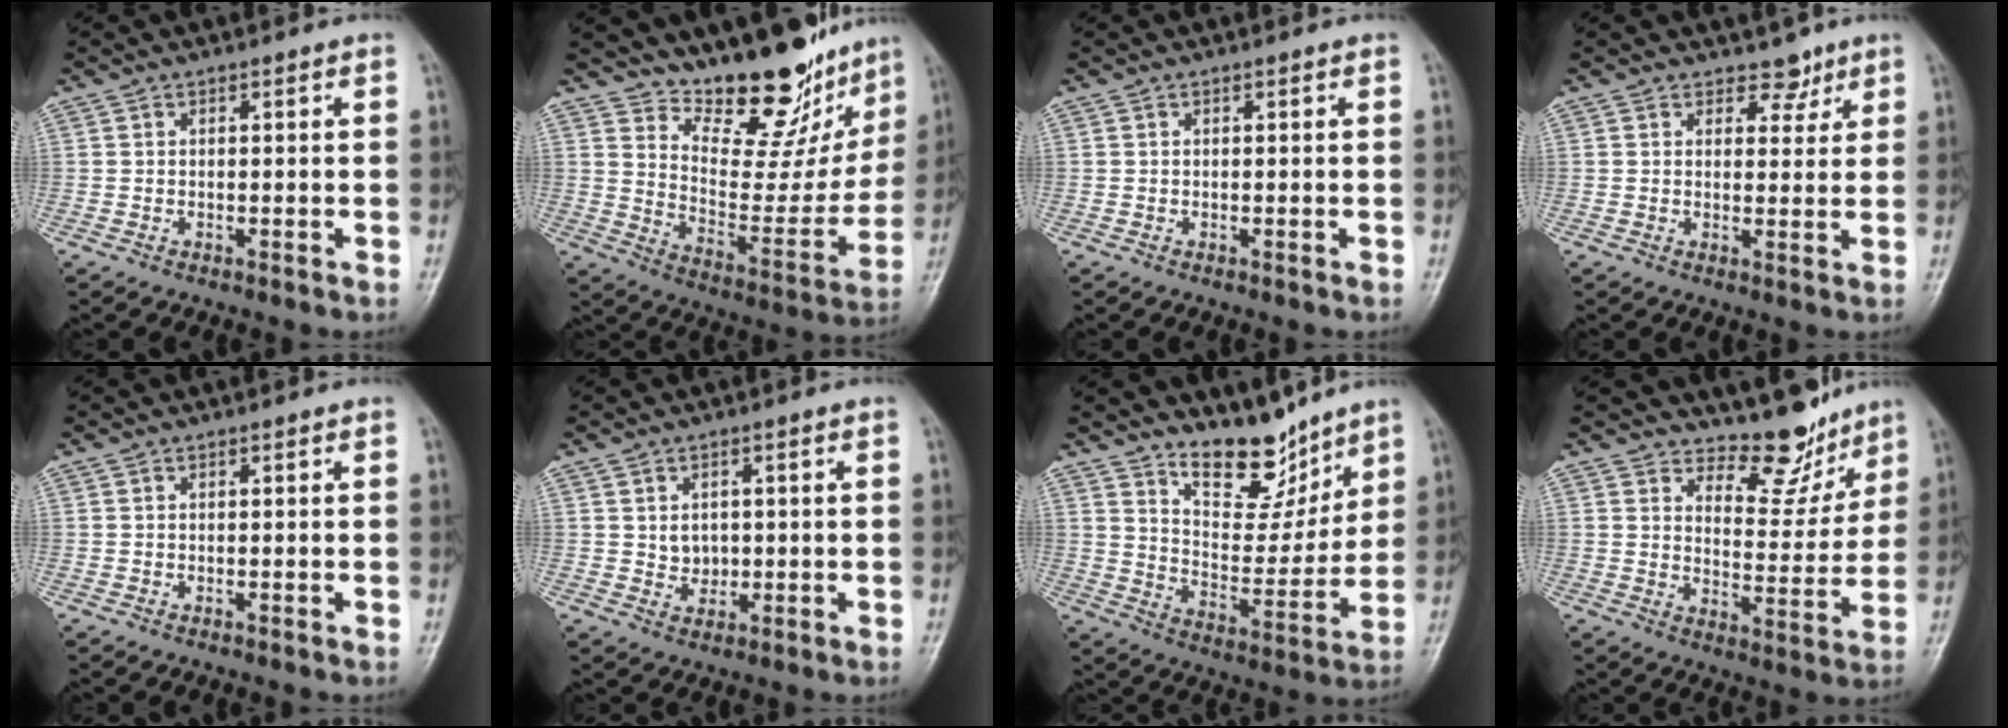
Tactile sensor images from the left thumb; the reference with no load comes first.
{"total": 19.2, "force": [16.1, 7.1, 7.8], "torque": [-0.055, -0.120, 0.238]}
{"total": 0.0}
{"total": 3.4, "force": [2.5, 2.1, 0.7], "torque": [0.016, -0.015, 0.034]}
{"total": 0.0}
{"total": 3.2, "force": [0.4, 2.7, 1.7], "torque": [-0.010, -0.003, 0.012]}
{"total": 12.5, "force": [10.0, 5.2, 5.3], "torque": [-0.049, -0.078, 0.178]}
{"total": 9.3, "force": [8.3, 3.7, 2.3], "torque": [0.004, -0.072, 0.127]}